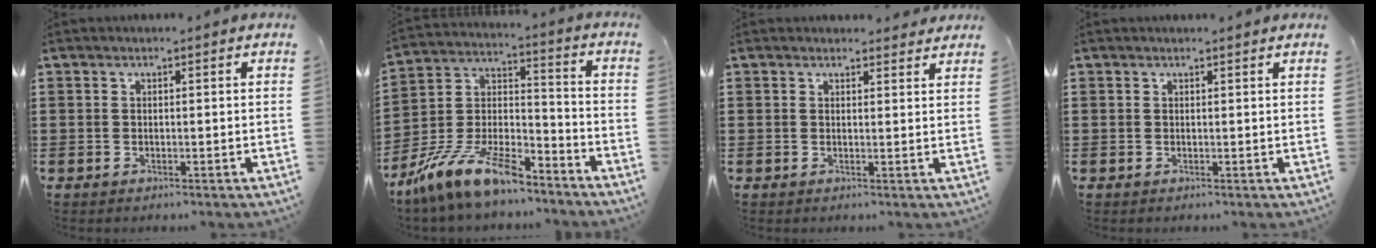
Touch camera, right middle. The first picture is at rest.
{"total": 12.5, "force": [-10.2, 2.8, 6.6], "torque": [-0.140, 0.023, -0.200]}
{"total": 1.4, "force": [1.3, 0.5, 0.0], "torque": [0.004, -0.001, 0.025]}
{"total": 0.0}